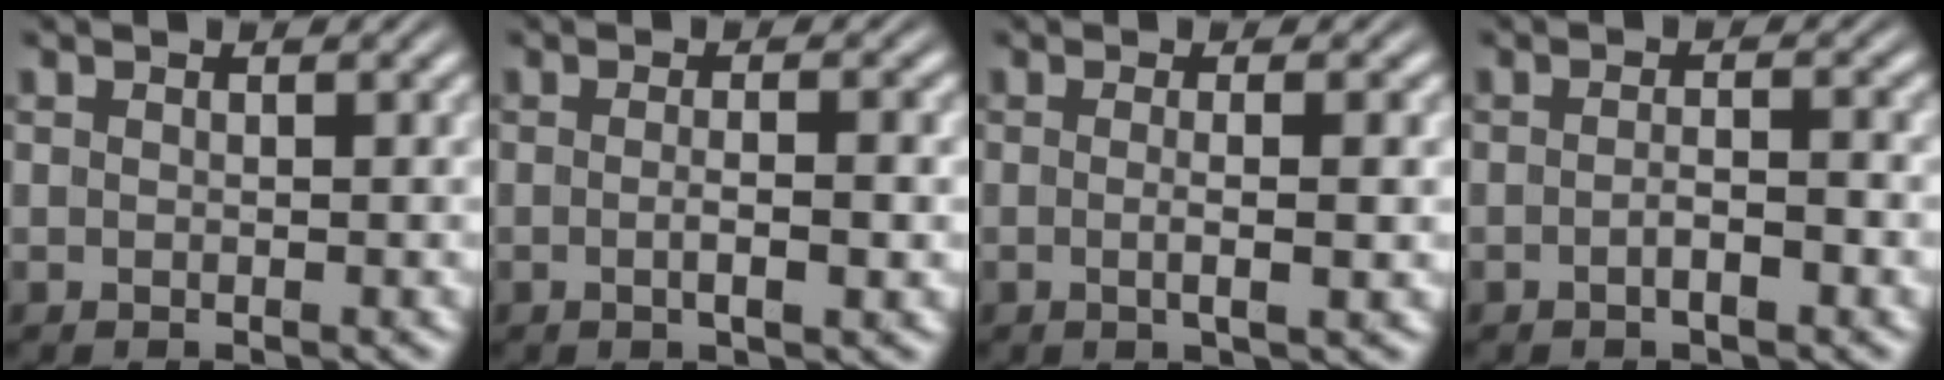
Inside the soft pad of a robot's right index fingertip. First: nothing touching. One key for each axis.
{"total": 1.9, "fx": -0.7, "fy": 0.0, "fz": 1.7, "tx": -0.022, "ty": -0.002, "tz": -0.011}
{"total": 1.9, "fx": -0.5, "fy": -0.3, "fz": 1.9, "tx": -0.028, "ty": -0.005, "tz": -0.005}
{"total": 1.7, "fx": -1.1, "fy": 0.2, "fz": 1.2, "tx": -0.009, "ty": 0.001, "tz": -0.024}